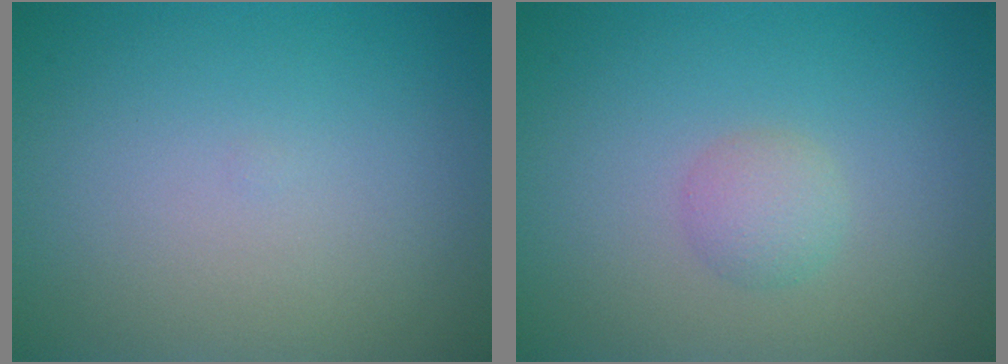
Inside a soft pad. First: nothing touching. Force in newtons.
{"total": 1.6, "press": 1.6, "slide": 0.1}